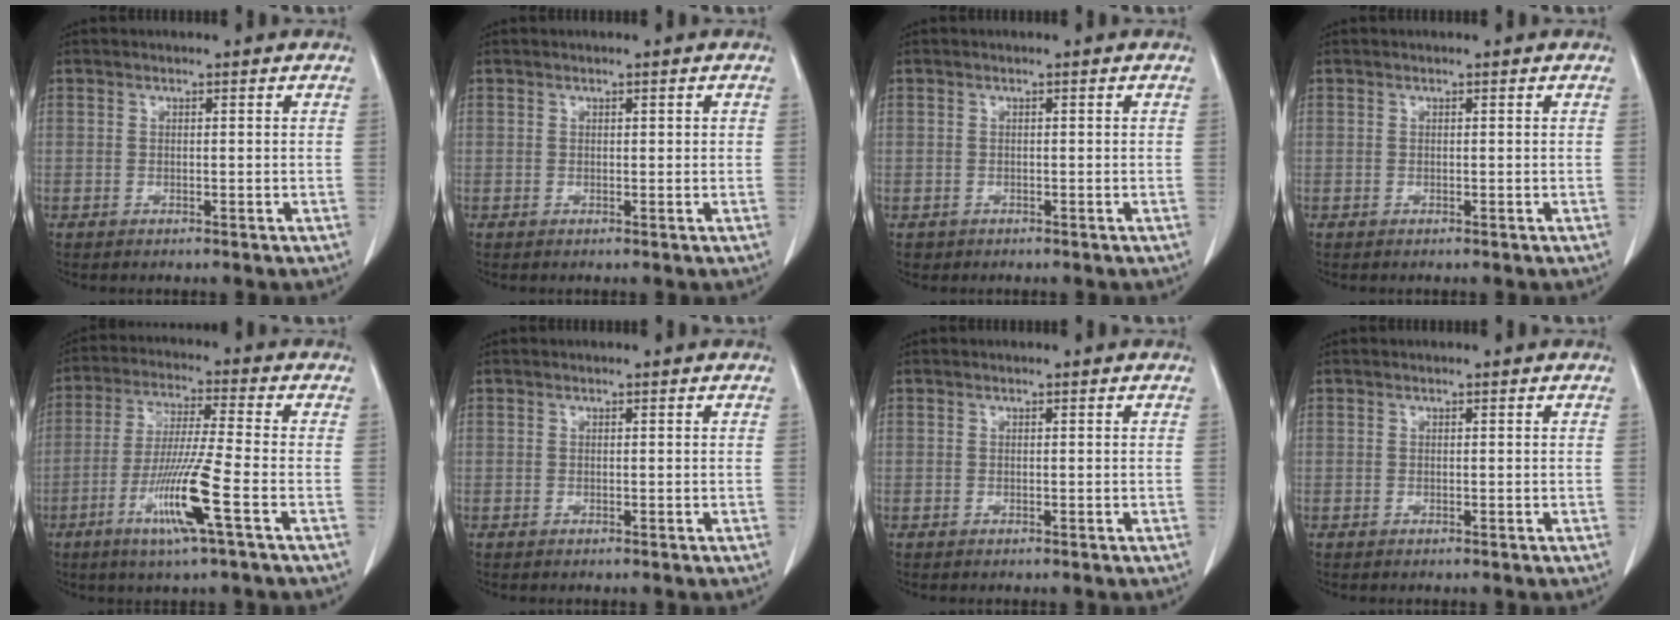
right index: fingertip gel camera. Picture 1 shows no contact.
{"total": 0.6, "force": [0.2, 0.3, 0.5], "torque": [-0.003, 0.004, 0.004]}
{"total": 0.7, "force": [-0.4, 0.6, -0.1], "torque": [-0.009, 0.003, -0.006]}
{"total": 0.0}
{"total": 11.1, "force": [-4.4, -0.9, 10.1], "torque": [-0.198, -0.018, -0.087]}
{"total": 0.0}
{"total": 0.0}
{"total": 0.0}